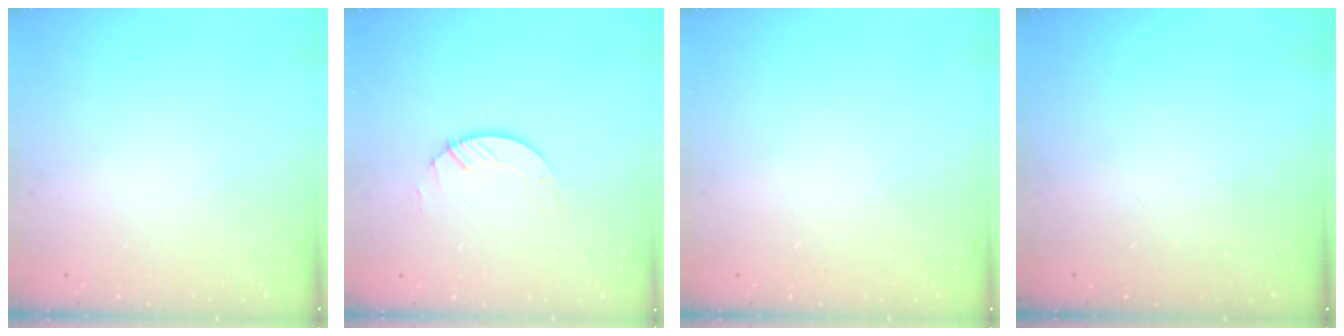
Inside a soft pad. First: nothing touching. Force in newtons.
{"total": 2.6, "press": 2.6, "slide": 0.3}
{"total": 0.0}
{"total": 0.0}